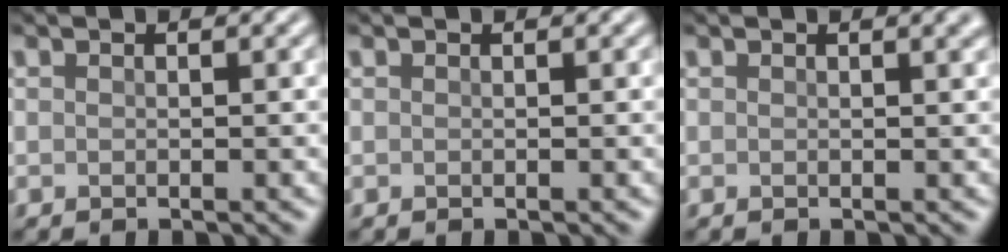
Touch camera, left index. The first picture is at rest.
{"total": 0.0}
{"total": 1.4, "force": [0.7, 0.5, 1.1], "torque": [-0.005, 0.006, 0.009]}